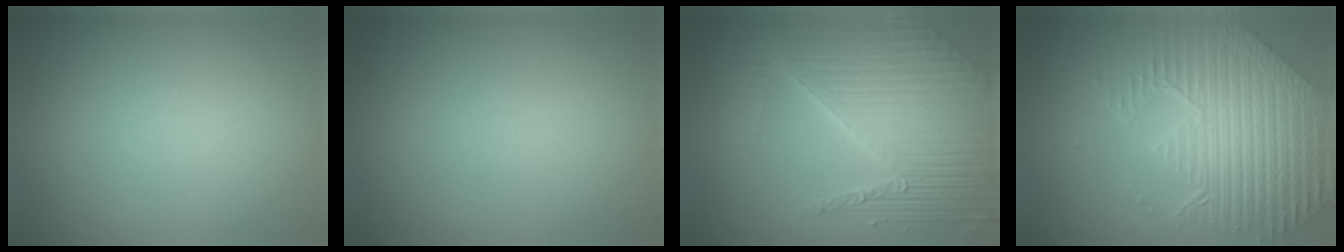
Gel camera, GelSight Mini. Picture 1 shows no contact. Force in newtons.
{"total": 0.0}
{"total": 8.9, "press": 5.9, "slide": 6.7}
{"total": 9.3, "press": 6.6, "slide": 6.5}